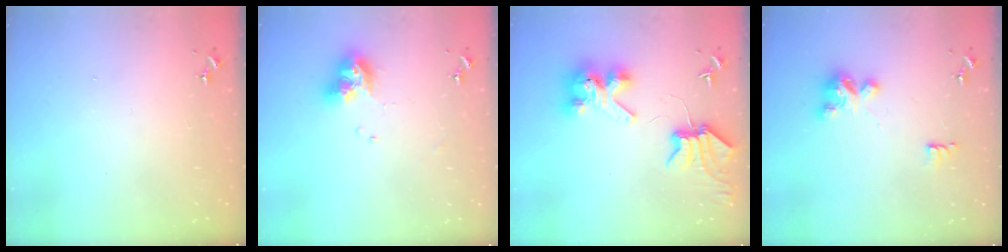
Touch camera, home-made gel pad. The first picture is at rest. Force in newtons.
{"total": 11.9, "press": 11.8, "slide": 1.4}
{"total": 8.1, "press": 8.0, "slide": 1.1}
{"total": 6.6, "press": 6.6, "slide": 0.3}